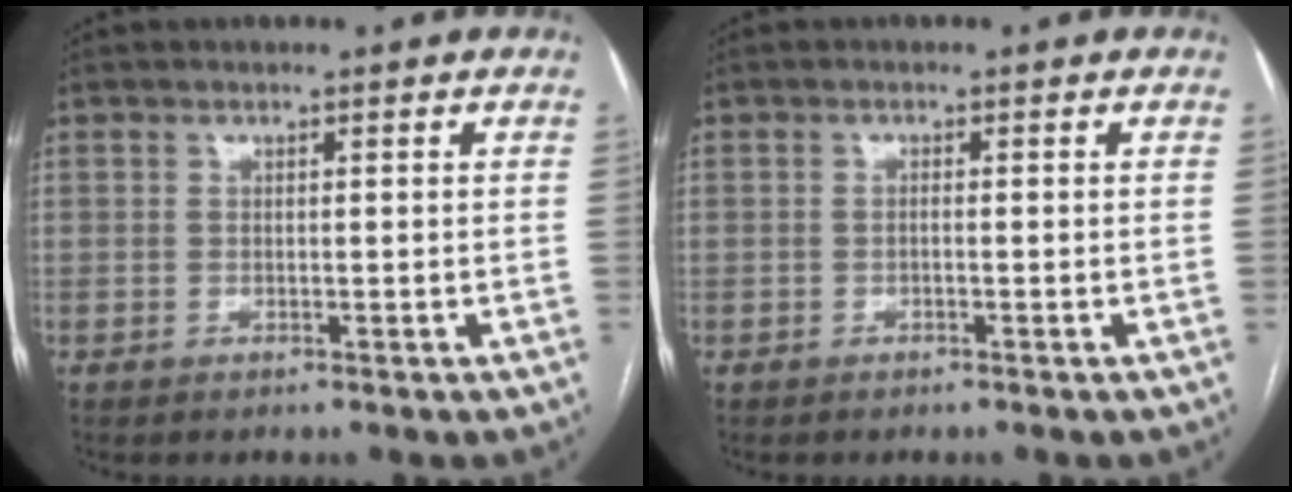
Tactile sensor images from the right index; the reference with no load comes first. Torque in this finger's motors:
{"motor_torque": [-0.19, -0.13, 0.05, 0.01]}